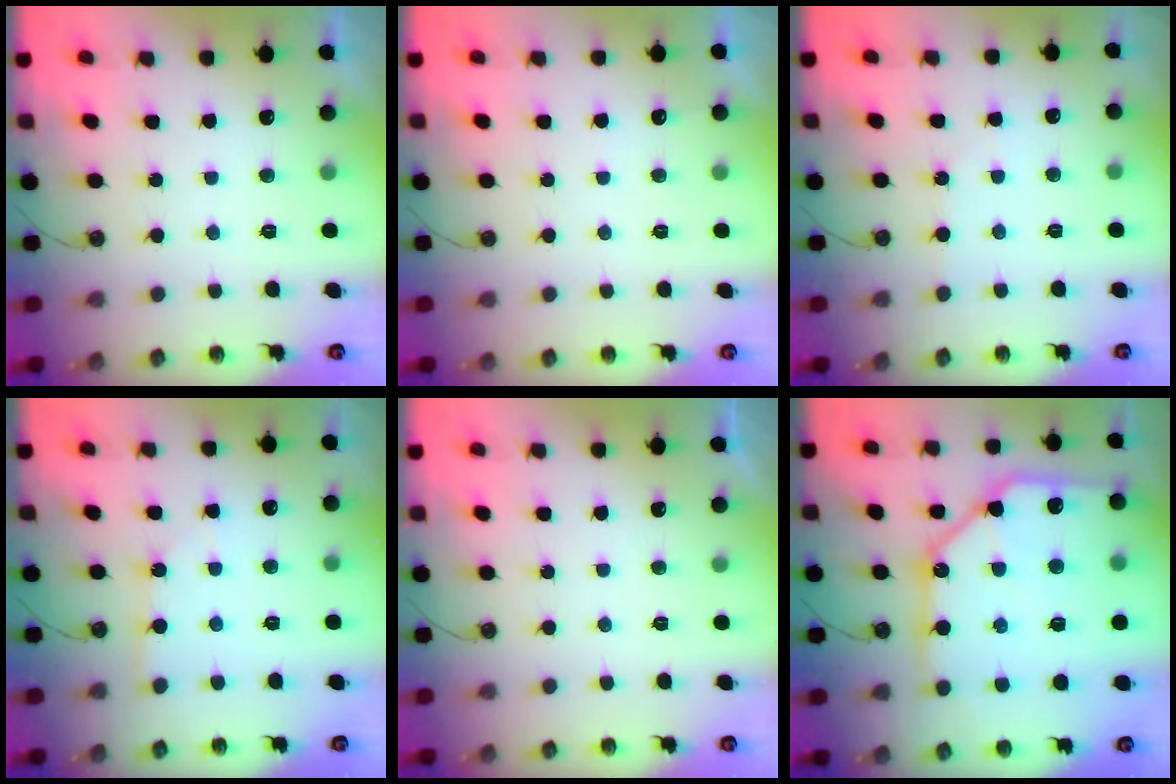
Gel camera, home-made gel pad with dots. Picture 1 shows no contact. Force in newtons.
{"total": 2.9, "press": 2.9, "slide": 0.4}
{"total": 2.5, "press": 2.5, "slide": 0.4}
{"total": 2.3, "press": 2.3, "slide": 0.3}
{"total": 0.0}
{"total": 22.6, "press": 22.5, "slide": 2.6}